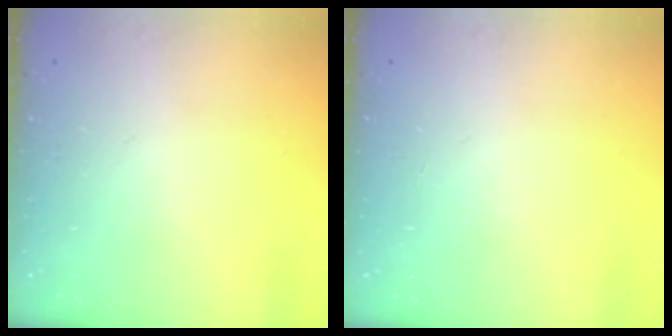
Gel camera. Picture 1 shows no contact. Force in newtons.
{"total": 0.0}